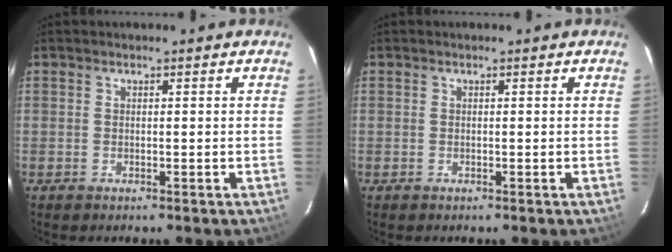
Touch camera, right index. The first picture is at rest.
{"total": 0.0}